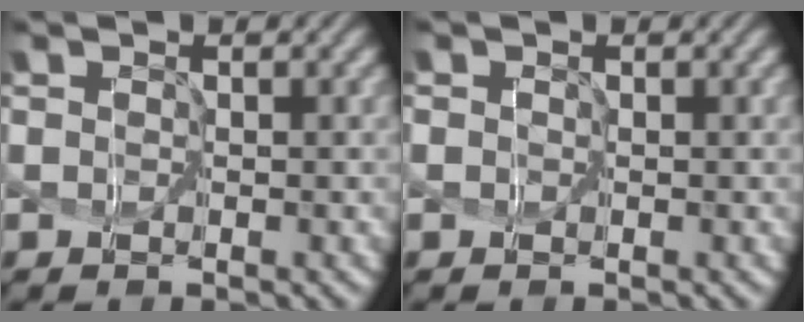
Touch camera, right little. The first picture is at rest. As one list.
[{"total": 1.1, "force": [0.4, 0.9, 0.5], "torque": [0.003, 0.011, -0.010]}]